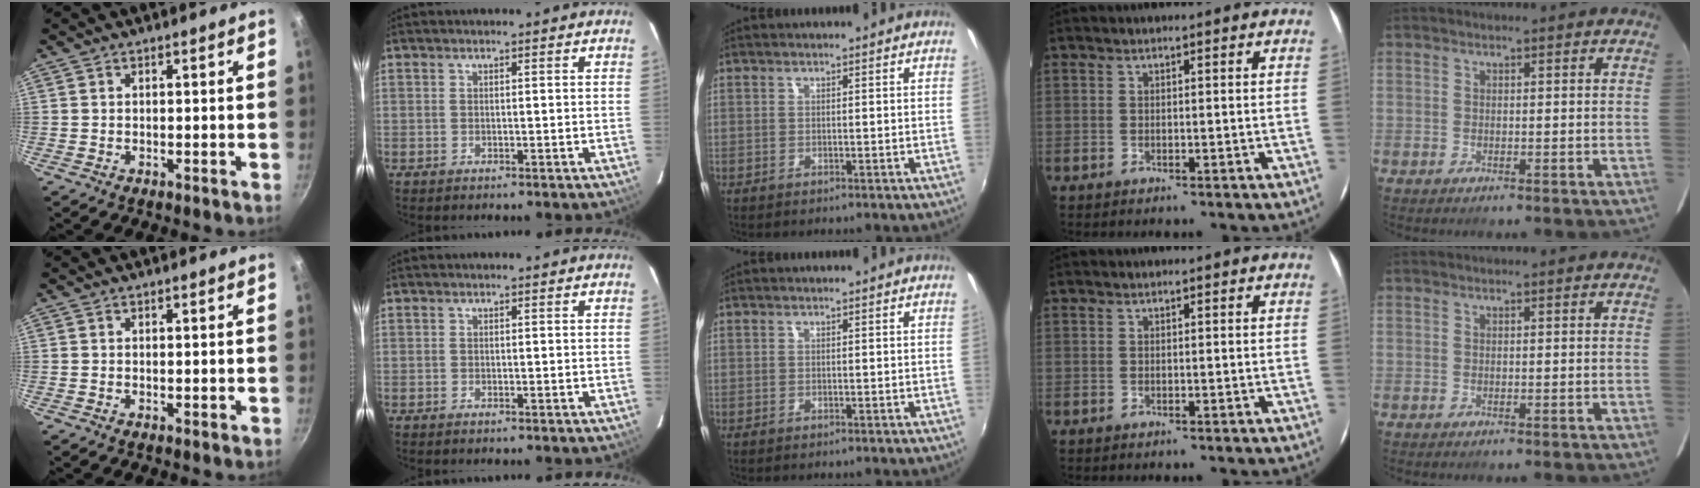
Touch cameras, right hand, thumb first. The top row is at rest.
{}